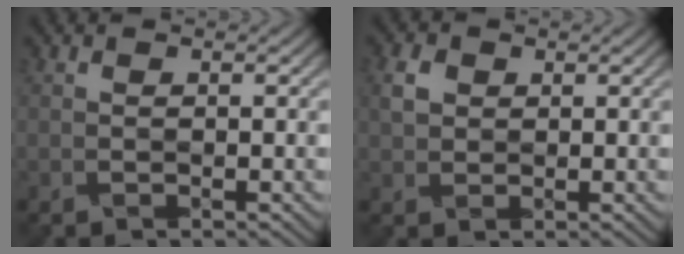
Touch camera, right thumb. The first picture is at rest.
{"total": 2.5, "force": [1.0, 2.1, 1.0], "torque": [-0.024, 0.003, 0.017]}